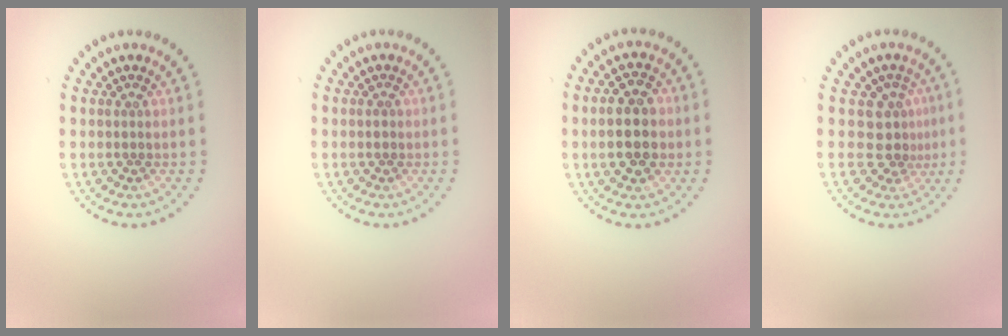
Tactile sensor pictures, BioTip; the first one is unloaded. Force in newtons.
{"total": 0.8, "press": 0.8, "slide": 0.1}
{"total": 5.2, "press": 5.2, "slide": 0.3}
{"total": 3.0, "press": 2.1, "slide": 2.0}